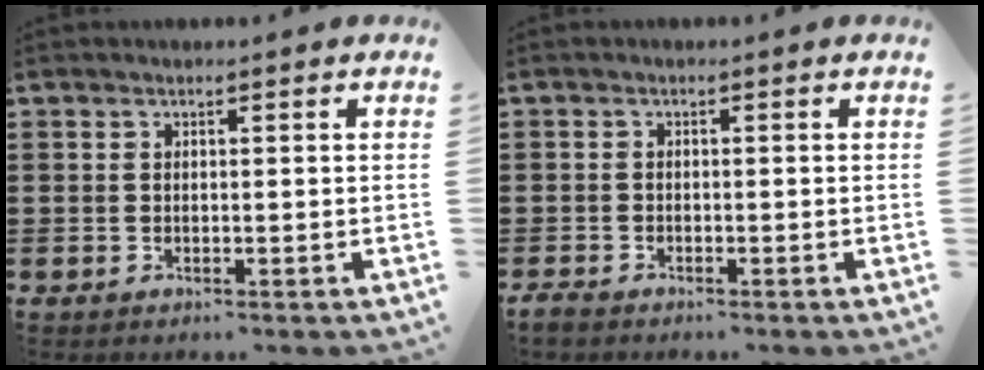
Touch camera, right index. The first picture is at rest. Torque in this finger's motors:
{"motor_torque": [-1.68, 0.45, -0.73, -0.21]}